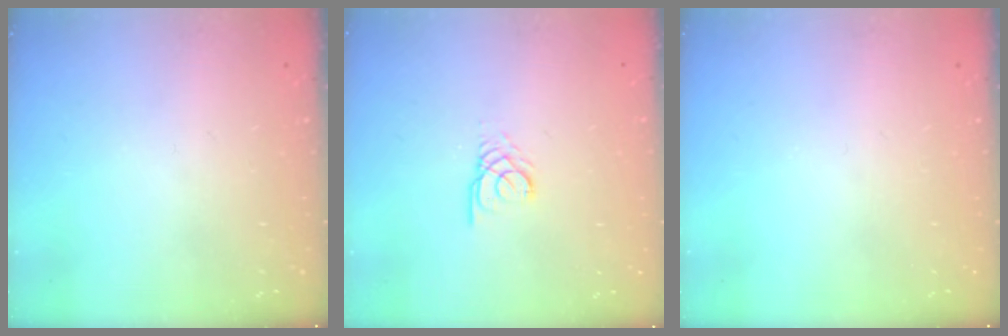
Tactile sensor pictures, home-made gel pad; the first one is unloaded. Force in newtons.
{"total": 2.5, "press": 2.5, "slide": 0.2}
{"total": 0.0}